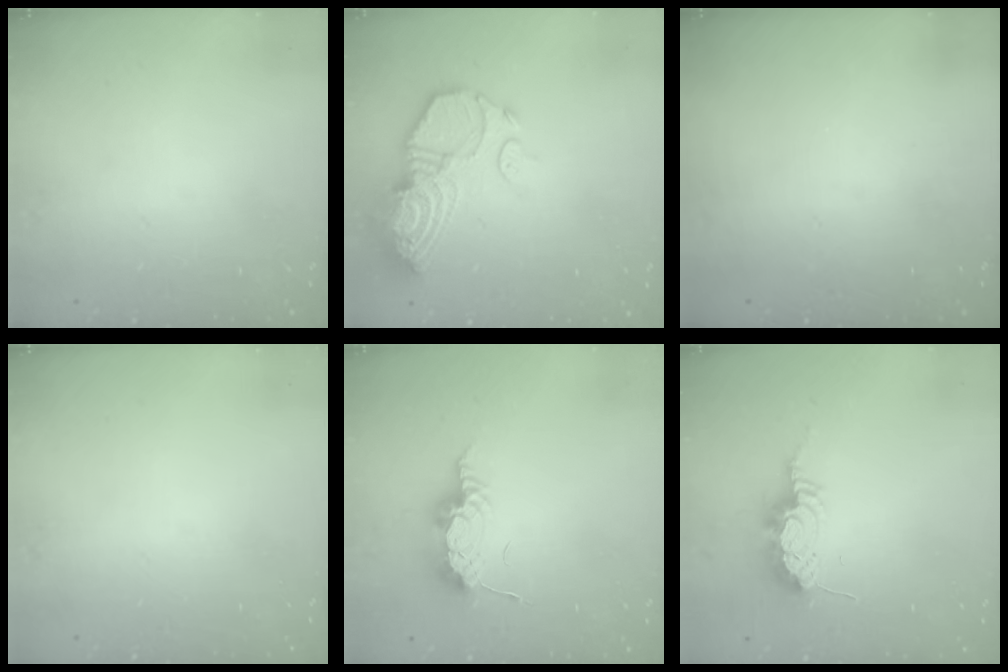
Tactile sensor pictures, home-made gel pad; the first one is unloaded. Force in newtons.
{"total": 13.9, "press": 13.8, "slide": 1.3}
{"total": 0.0}
{"total": 0.0}
{"total": 8.8, "press": 8.6, "slide": 2.0}
{"total": 8.9, "press": 8.9, "slide": 0.4}